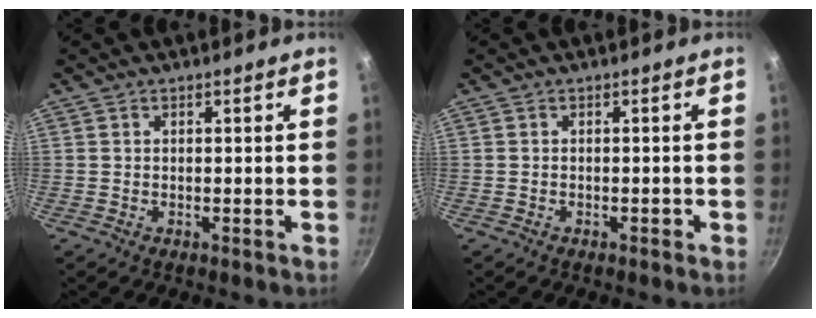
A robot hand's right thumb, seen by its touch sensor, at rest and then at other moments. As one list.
[{"total": 0.7, "force": [-0.4, 0.3, 0.4], "torque": [-0.005, 0.006, -0.004]}]